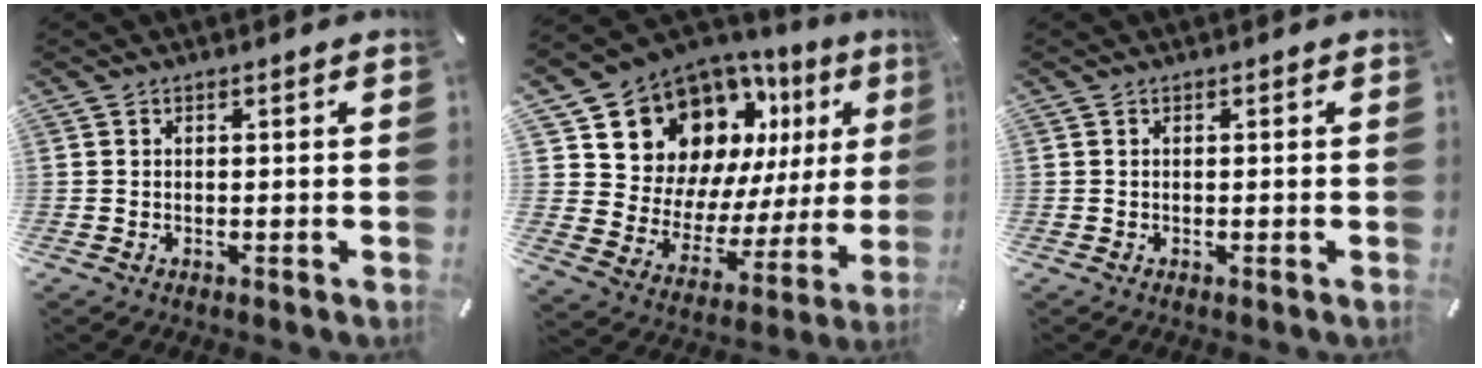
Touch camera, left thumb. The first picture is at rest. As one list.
[{"total": 16.3, "force": [11.1, 10.8, 5.0], "torque": [-0.090, -0.100, 0.213]}, {"total": 0.0}]